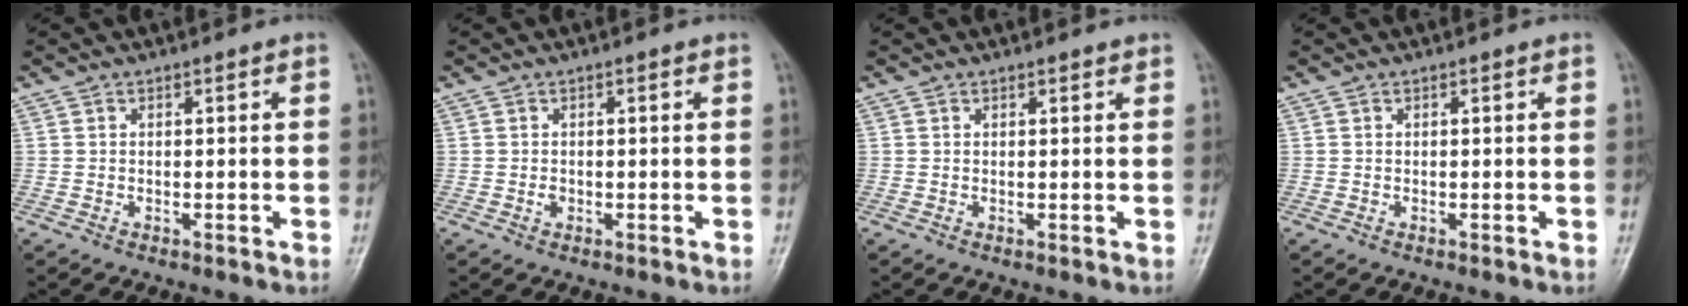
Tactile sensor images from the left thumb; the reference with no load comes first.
{"total": 0.9, "force": [-0.2, 0.8, 0.5], "torque": [-0.004, 0.001, -0.004]}
{"total": 0.8, "force": [0.7, 0.3, 0.3], "torque": [-0.005, -0.003, 0.007]}
{"total": 0.0}